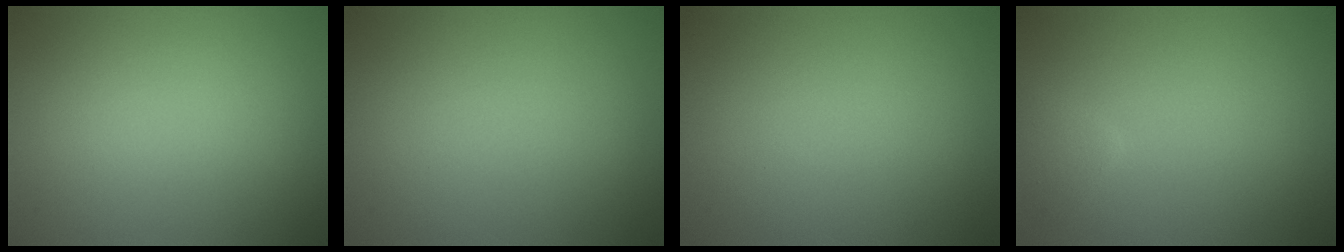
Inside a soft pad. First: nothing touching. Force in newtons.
{"total": 0.0}
{"total": 0.0}
{"total": 1.2, "press": 1.2, "slide": 0.1}